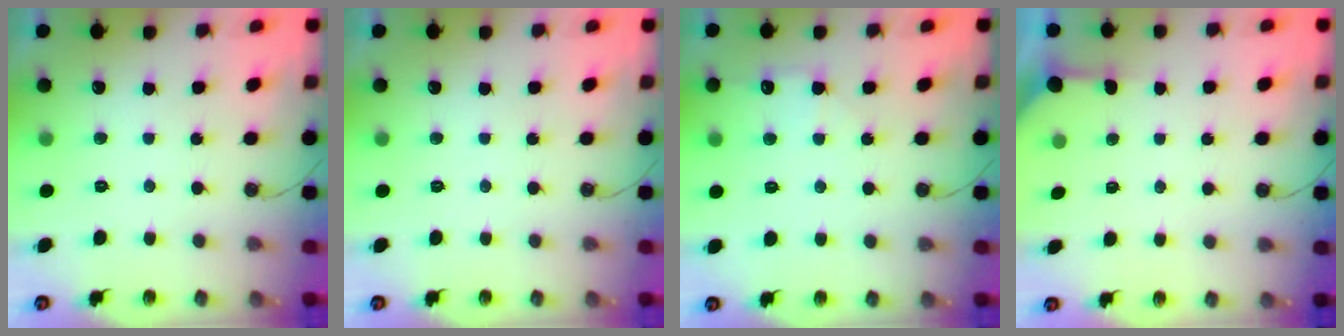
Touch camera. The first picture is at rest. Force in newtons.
{"total": 0.0}
{"total": 7.1, "press": 7.1, "slide": 0.7}
{"total": 2.9, "press": 2.8, "slide": 0.3}